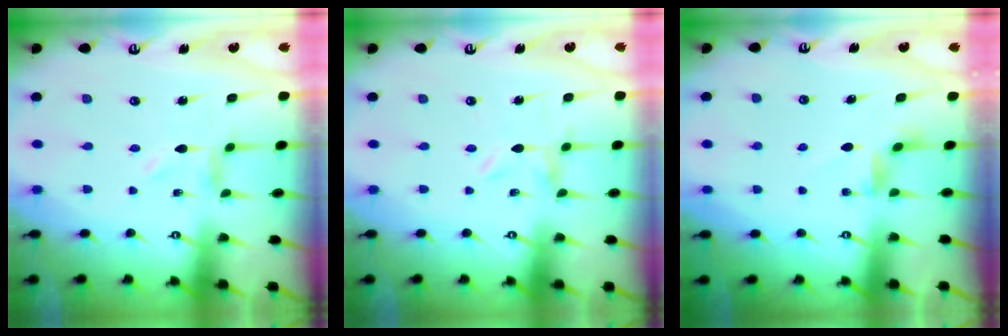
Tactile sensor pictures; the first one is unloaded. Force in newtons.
{"total": 0.0}
{"total": 2.6, "press": 2.6, "slide": 0.5}